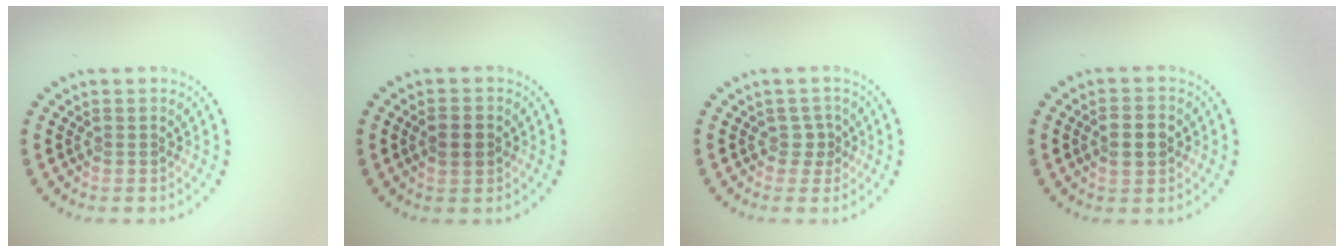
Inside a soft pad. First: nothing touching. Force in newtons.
{"total": 2.0, "press": 2.0, "slide": 0.1}
{"total": 1.2, "press": 0.9, "slide": 0.8}
{"total": 2.6, "press": 2.6, "slide": 0.2}